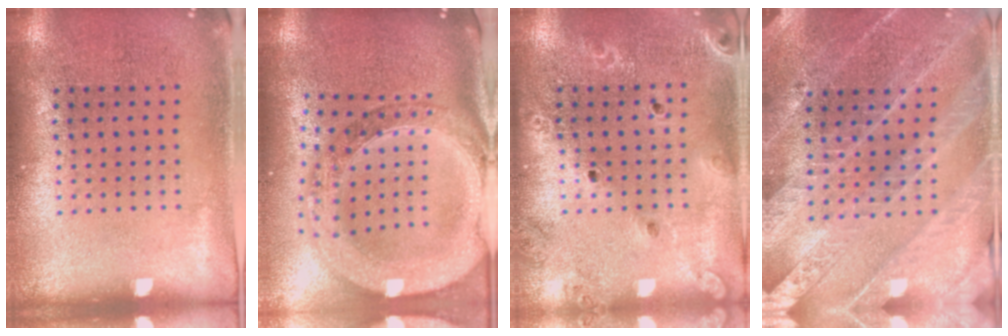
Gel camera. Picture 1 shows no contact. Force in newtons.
{"total": 2.6, "press": 2.3, "slide": 1.3}
{"total": 1.7, "press": 1.7, "slide": 0.4}
{"total": 3.6, "press": 3.3, "slide": 1.2}